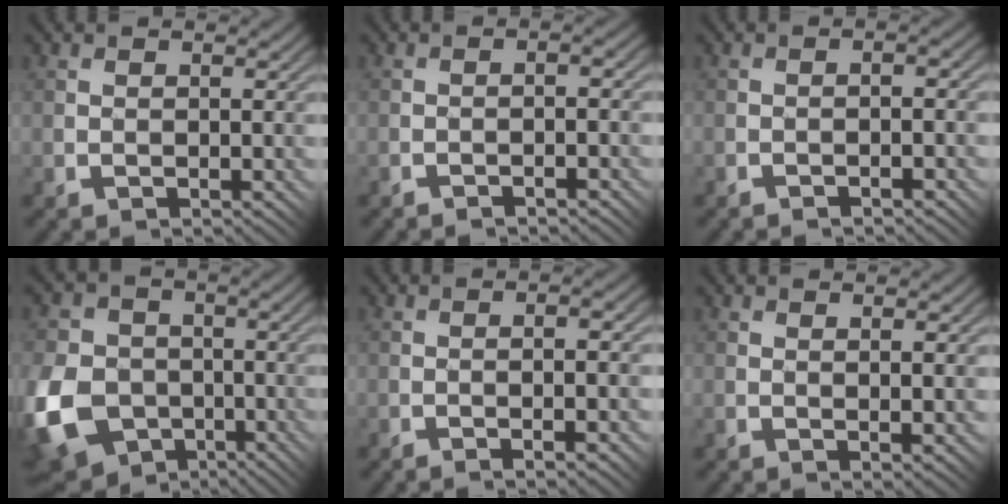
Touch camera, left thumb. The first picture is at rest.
{"total": 1.9, "force": [-1.4, 0.2, 1.3], "torque": [-0.021, 0.010, -0.025]}
{"total": 2.1, "force": [-1.3, 0.4, 1.7], "torque": [-0.025, 0.008, -0.021]}
{"total": 11.8, "force": [-4.5, 9.2, 5.8], "torque": [-0.177, -0.040, -0.090]}
{"total": 5.5, "force": [-2.1, 0.9, 5.1], "torque": [-0.065, 0.003, -0.022]}
{"total": 2.7, "force": [0.2, 0.0, 2.7], "torque": [-0.037, 0.001, 0.009]}